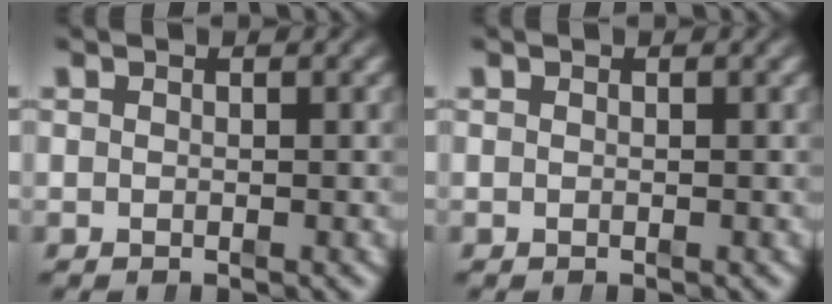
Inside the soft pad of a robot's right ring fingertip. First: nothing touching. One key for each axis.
{"total": 0.0}